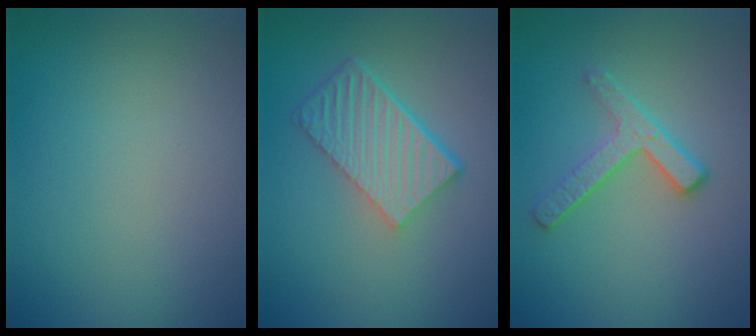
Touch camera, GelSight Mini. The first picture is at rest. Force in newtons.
{"total": 5.8, "press": 4.0, "slide": 4.2}
{"total": 2.8, "press": 2.5, "slide": 1.3}